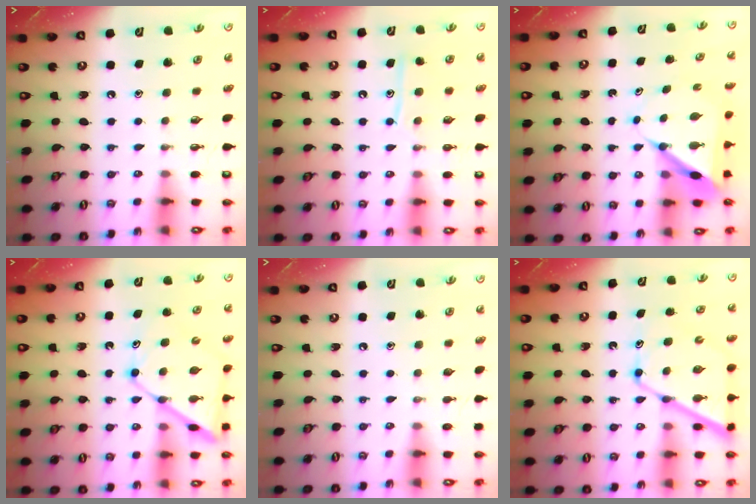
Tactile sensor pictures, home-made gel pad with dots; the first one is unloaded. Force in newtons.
{"total": 9.4, "press": 9.4, "slide": 0.7}
{"total": 7.2, "press": 7.2, "slide": 0.5}
{"total": 12.8, "press": 12.8, "slide": 1.1}
{"total": 0.0}
{"total": 12.9, "press": 12.9, "slide": 1.1}